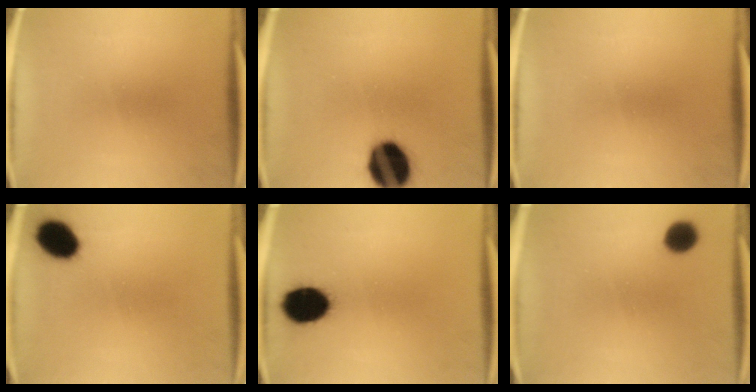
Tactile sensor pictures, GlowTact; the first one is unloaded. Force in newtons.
{"total": 15.8}
{"total": 0.0}
{"total": 8.9}
{"total": 12.3}
{"total": 5.1}